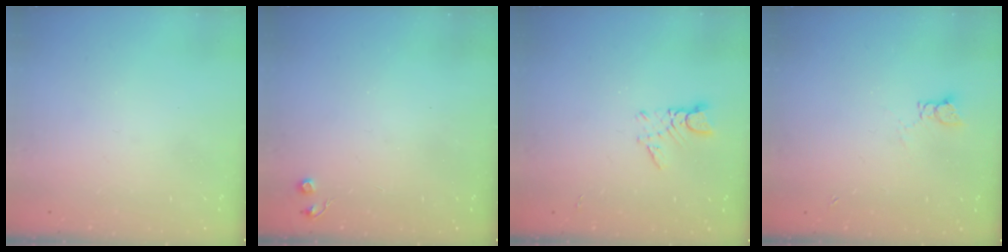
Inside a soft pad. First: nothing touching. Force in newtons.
{"total": 3.8, "press": 3.8, "slide": 0.7}
{"total": 2.4, "press": 2.4, "slide": 0.2}
{"total": 3.7, "press": 3.7, "slide": 0.4}